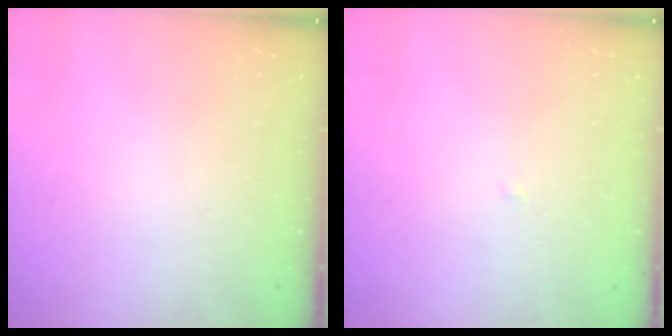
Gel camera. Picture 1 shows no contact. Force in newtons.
{"total": 1.9, "press": 1.9, "slide": 0.3}